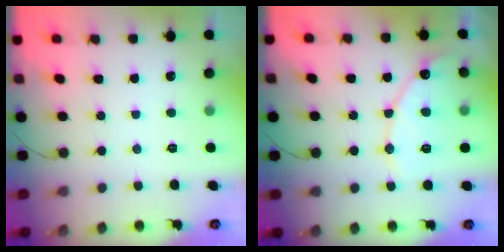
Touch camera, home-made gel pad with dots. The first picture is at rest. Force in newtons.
{"total": 11.8, "press": 11.8, "slide": 0.9}